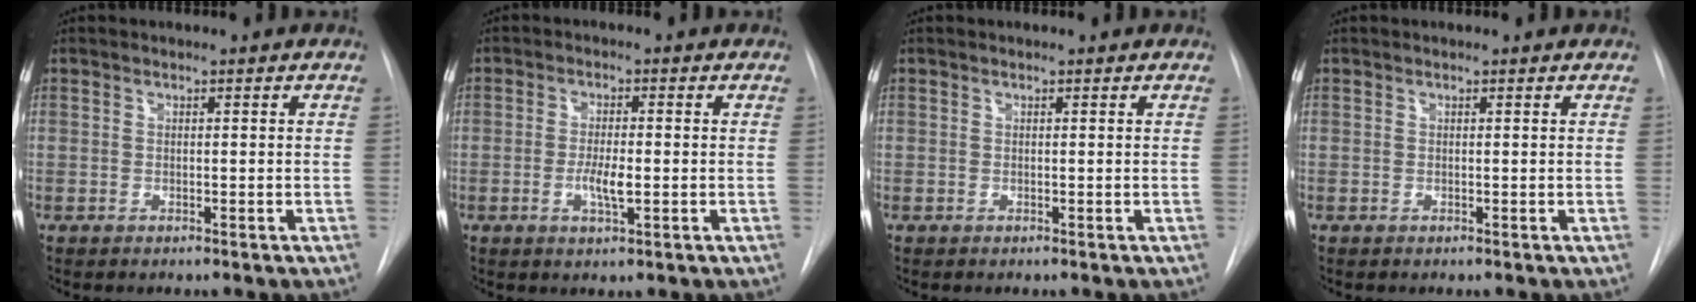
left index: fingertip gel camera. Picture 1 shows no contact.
{"total": 3.7, "force": [-0.8, 0.8, 3.5], "torque": [-0.068, -0.003, -0.012]}
{"total": 0.5, "force": [0.5, 0.1, 0.1], "torque": [-0.003, 0.005, 0.005]}
{"total": 0.7, "force": [0.7, 0.1, 0.1], "torque": [-0.005, 0.009, 0.009]}